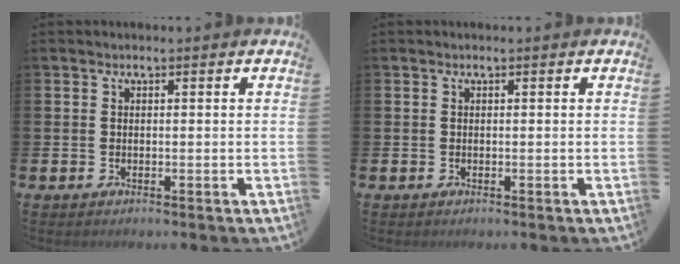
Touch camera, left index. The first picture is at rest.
{"total": 0.0}